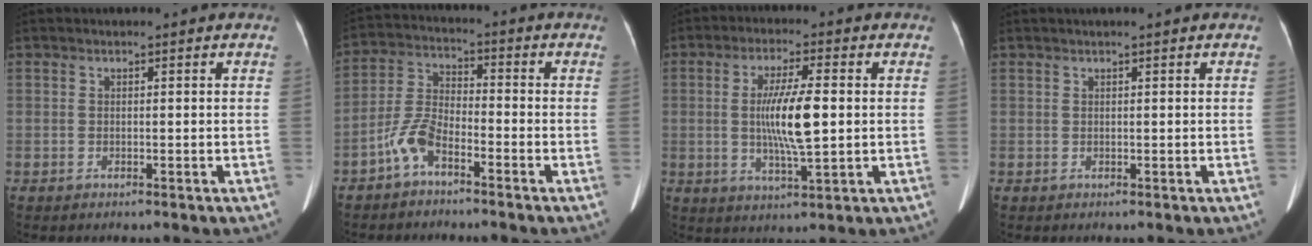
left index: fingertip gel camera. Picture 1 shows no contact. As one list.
[{"total": 6.0, "force": [-4.1, 2.0, 3.8], "torque": [-0.099, 0.008, -0.086]}, {"total": 9.2, "force": [0.2, 1.1, 9.1], "torque": [-0.173, -0.005, 0.002]}, {"total": 1.5, "force": [1.2, 0.0, 0.9], "torque": [-0.010, 0.022, 0.017]}]